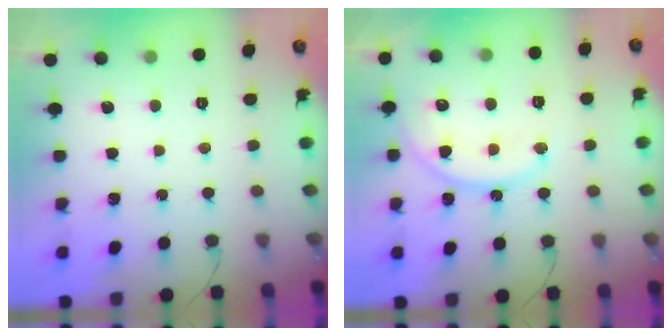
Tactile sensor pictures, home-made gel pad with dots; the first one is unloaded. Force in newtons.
{"total": 12.4, "press": 12.4, "slide": 1.0}